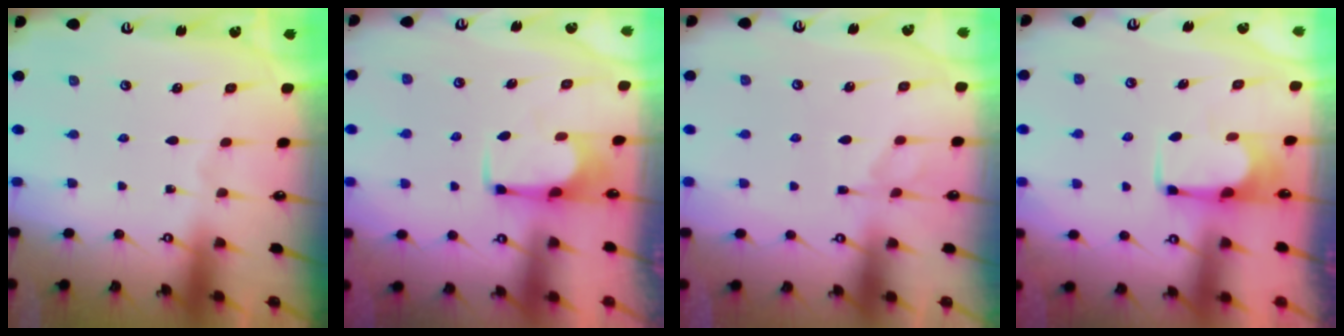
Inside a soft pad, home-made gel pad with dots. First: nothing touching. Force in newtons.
{"total": 2.5, "press": 2.4, "slide": 0.9}
{"total": 1.1, "press": 0.3, "slide": 1.1}
{"total": 1.8, "press": 1.7, "slide": 0.5}